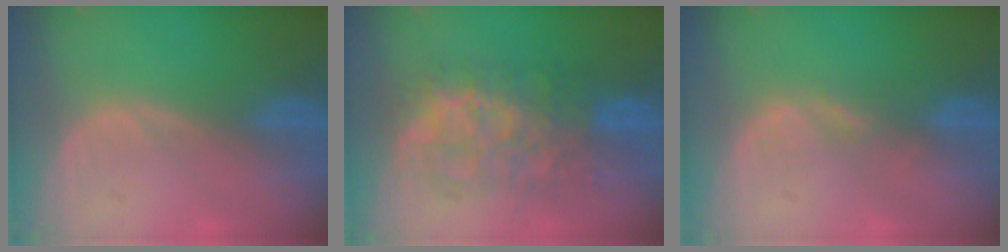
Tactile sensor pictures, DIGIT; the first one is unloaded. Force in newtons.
{"total": 9.4, "press": 9.3, "slide": 0.6}
{"total": 1.6, "press": 1.6, "slide": 0.2}